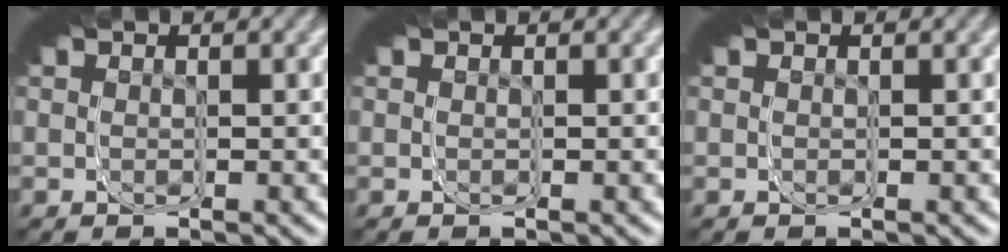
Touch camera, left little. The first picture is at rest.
{"total": 0.0}
{"total": 0.0}